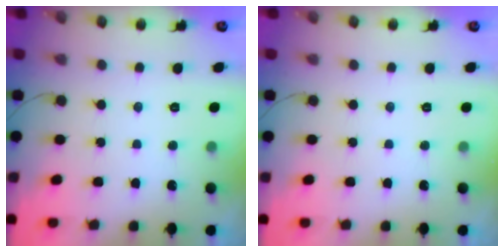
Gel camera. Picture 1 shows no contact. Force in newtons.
{"total": 0.0}